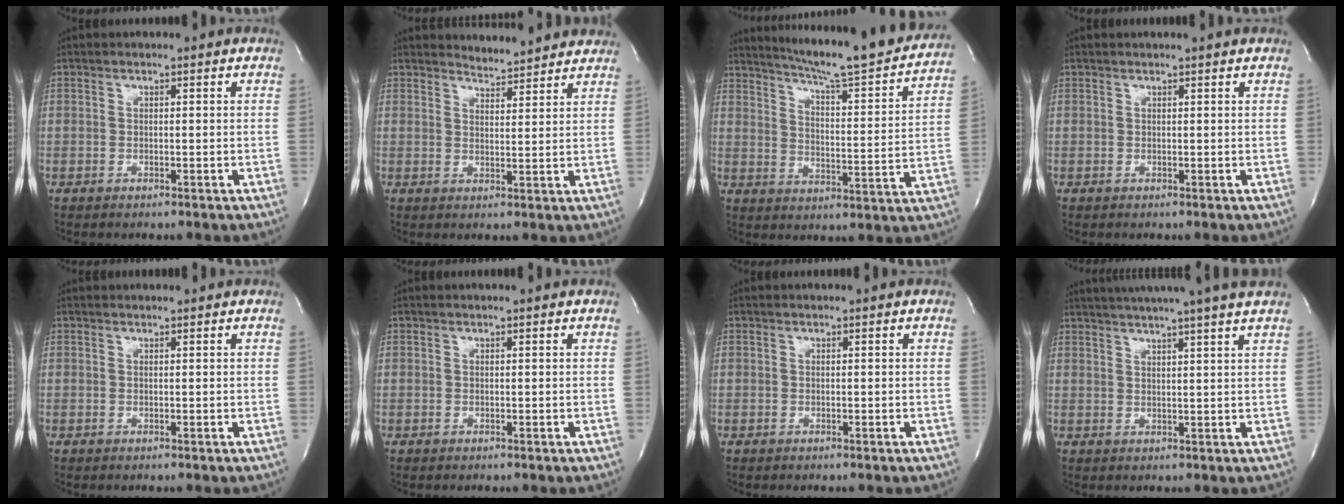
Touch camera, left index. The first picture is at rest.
{"total": 6.0, "force": [5.9, 0.8, 0.1], "torque": [-0.006, 0.005, 0.067]}
{"total": 21.9, "force": [19.8, 0.8, 9.2], "torque": [-0.141, -0.050, 0.261]}
{"total": 1.6, "force": [1.5, -0.4, 0.5], "torque": [-0.014, 0.003, 0.021]}
{"total": 1.9, "force": [1.8, 0.2, 0.3], "torque": [-0.008, 0.019, 0.024]}
{"total": 0.5, "force": [0.5, 0.0, 0.2], "torque": [-0.003, 0.000, 0.007]}
{"total": 0.0}
{"total": 14.5, "force": [12.5, -1.5, 7.1], "torque": [-0.120, 0.000, 0.161]}